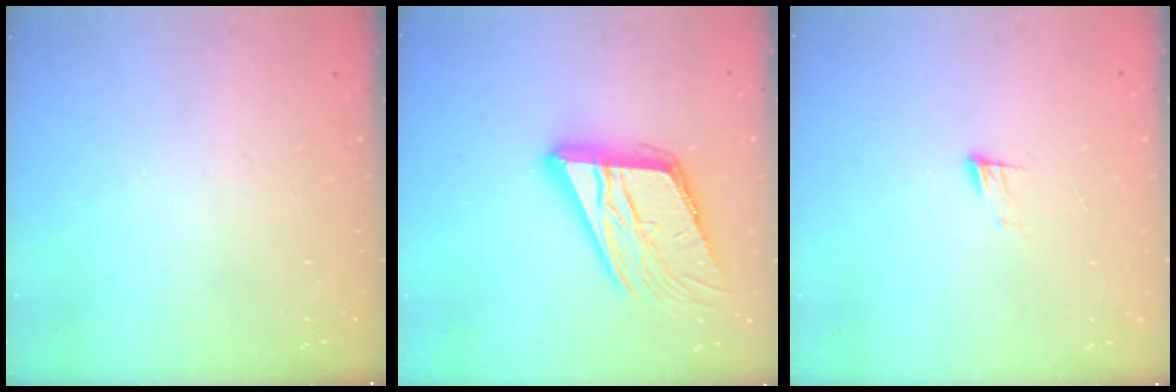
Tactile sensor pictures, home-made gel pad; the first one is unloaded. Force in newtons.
{"total": 19.1, "press": 18.9, "slide": 2.6}
{"total": 5.1, "press": 5.1, "slide": 0.5}